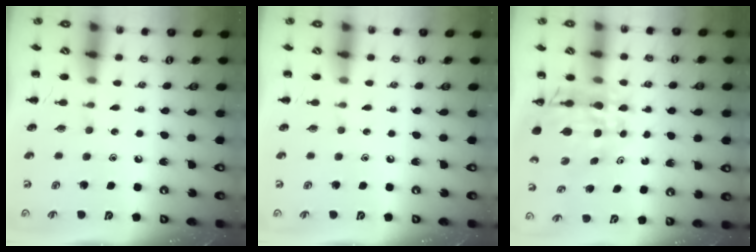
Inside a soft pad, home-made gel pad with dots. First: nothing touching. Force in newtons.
{"total": 0.0}
{"total": 11.0, "press": 10.5, "slide": 3.4}